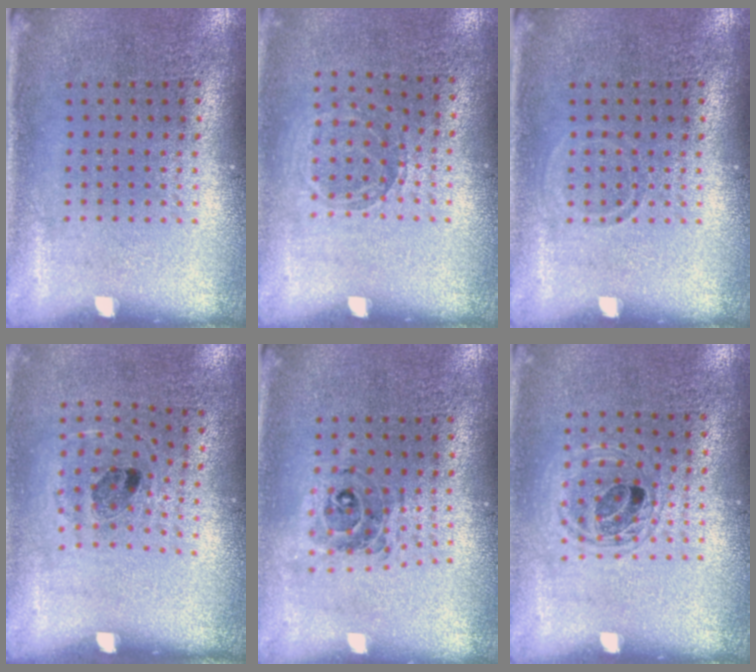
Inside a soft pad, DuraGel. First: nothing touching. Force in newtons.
{"total": 0.9, "press": 0.9, "slide": 0.2}
{"total": 0.7, "press": 0.6, "slide": 0.3}
{"total": 1.0, "press": 0.7, "slide": 0.7}
{"total": 0.7, "press": 0.7, "slide": 0.1}
{"total": 1.3, "press": 1.2, "slide": 0.4}